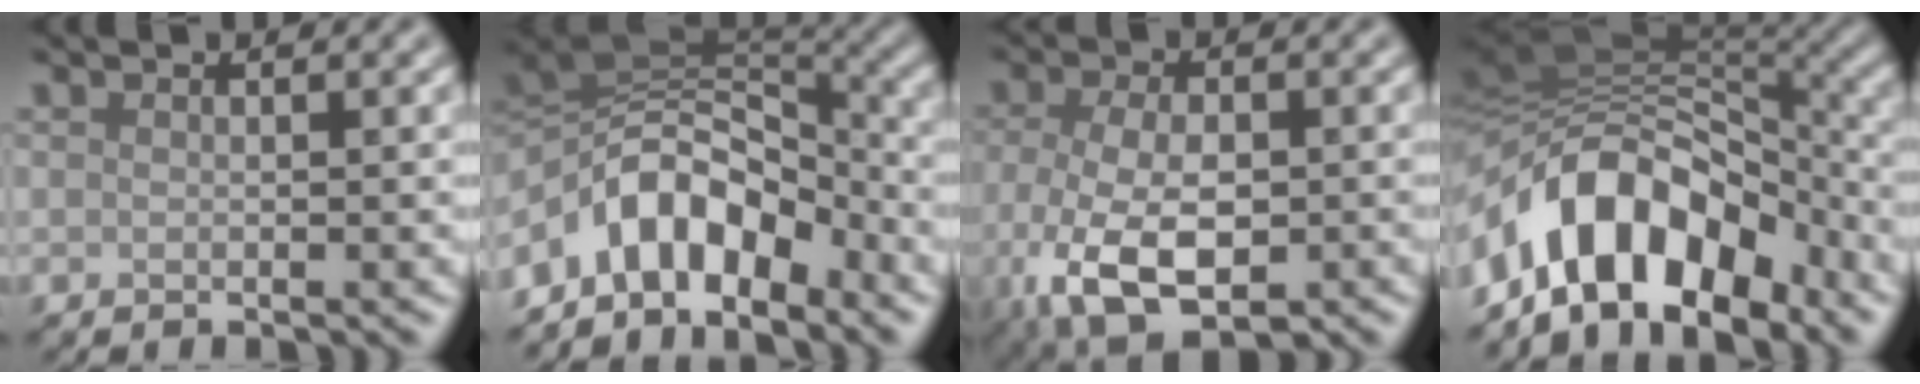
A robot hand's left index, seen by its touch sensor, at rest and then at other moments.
{"total": 7.9, "force": [-4.4, 4.2, 5.1], "torque": [-0.066, 0.015, -0.094]}
{"total": 9.4, "force": [-3.6, 5.0, 7.1], "torque": [-0.153, -0.026, -0.054]}
{"total": 10.9, "force": [-5.3, 5.9, 7.4], "torque": [-0.110, 0.022, -0.095]}